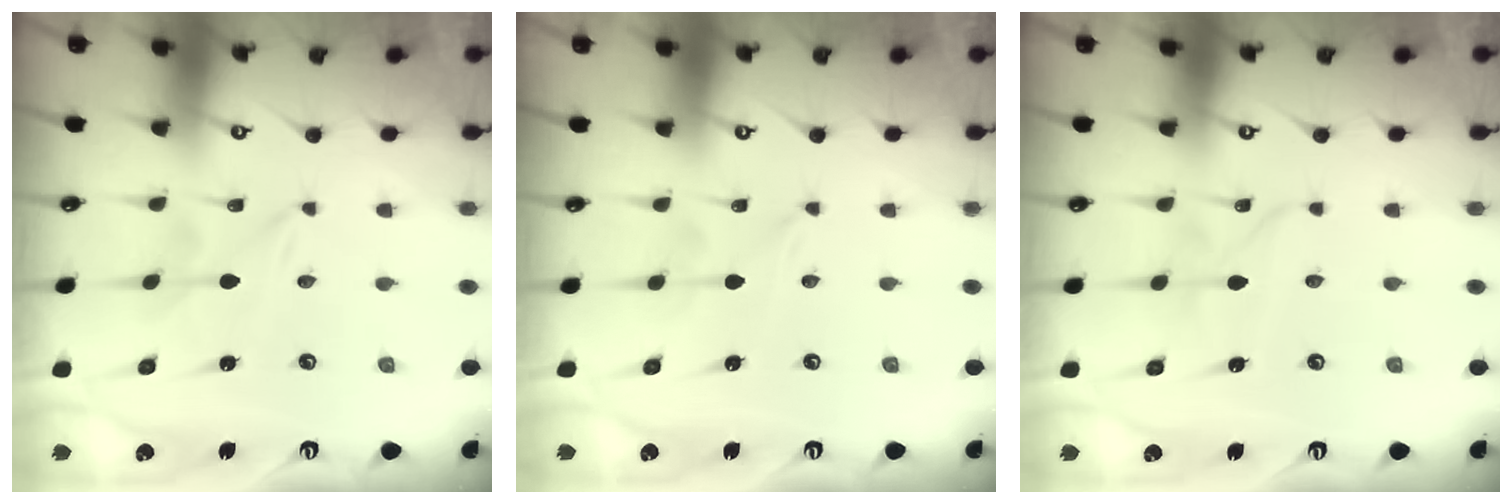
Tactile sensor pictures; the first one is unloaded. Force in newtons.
{"total": 0.0}
{"total": 2.4, "press": 2.4, "slide": 0.3}